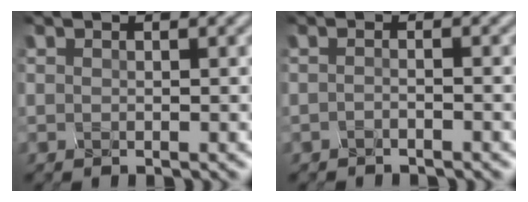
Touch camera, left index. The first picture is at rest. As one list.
[{"total": 1.0, "force": [-0.8, 0.1, 0.6], "torque": [-0.011, -0.011, -0.027]}]